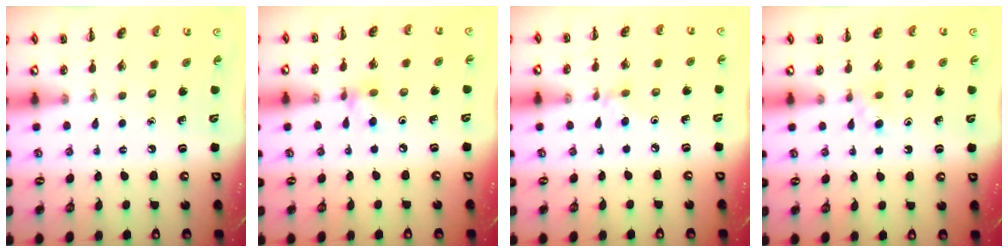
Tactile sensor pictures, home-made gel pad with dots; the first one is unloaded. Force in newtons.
{"total": 5.9, "press": 5.8, "slide": 1.2}
{"total": 3.0, "press": 2.8, "slide": 1.1}
{"total": 2.7, "press": 2.5, "slide": 1.1}